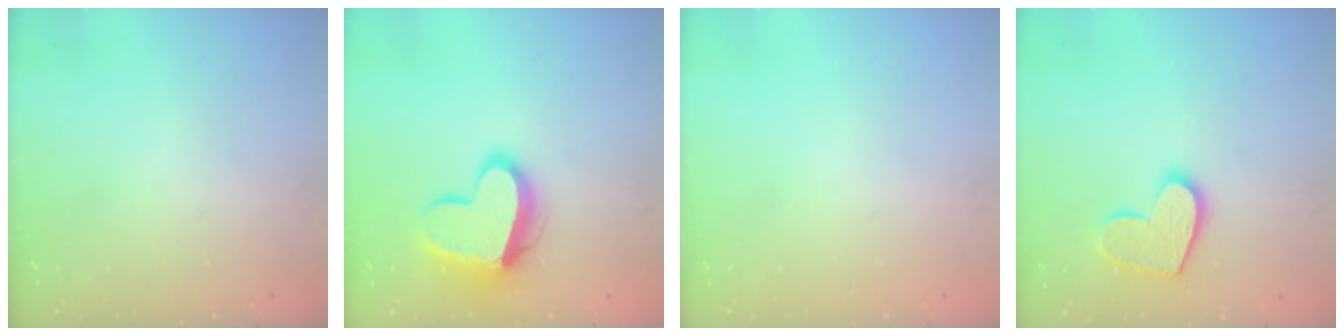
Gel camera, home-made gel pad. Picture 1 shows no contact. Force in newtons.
{"total": 14.7, "press": 14.6, "slide": 1.3}
{"total": 0.0}
{"total": 12.1, "press": 12.0, "slide": 0.8}